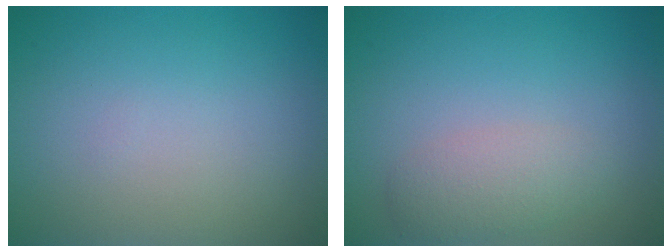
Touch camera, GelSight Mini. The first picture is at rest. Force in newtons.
{"total": 2.3, "press": 2.3, "slide": 0.1}